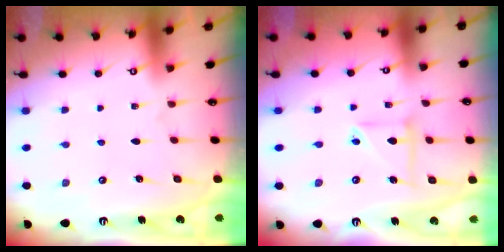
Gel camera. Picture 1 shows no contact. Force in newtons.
{"total": 5.9, "press": 5.8, "slide": 0.5}